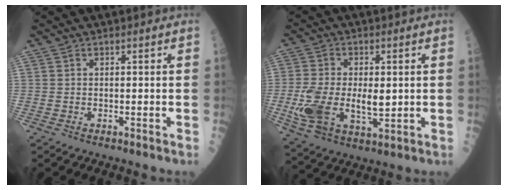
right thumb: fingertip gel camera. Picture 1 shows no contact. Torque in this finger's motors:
{"motor_torque": [0.08, 0.11, 0.58, 0.42, 0.12]}